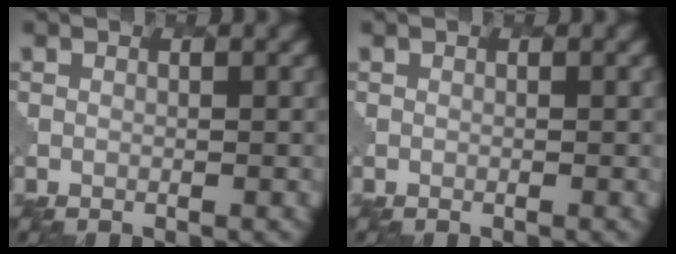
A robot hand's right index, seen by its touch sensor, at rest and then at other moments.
{"total": 0.0}